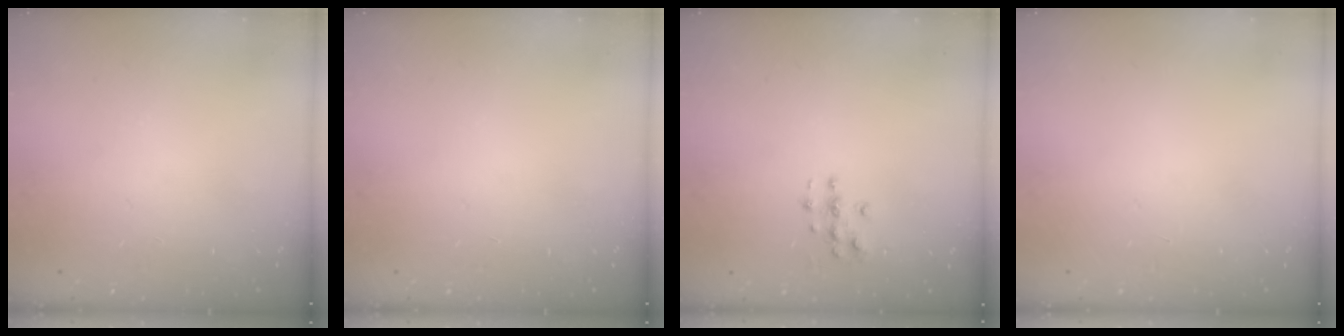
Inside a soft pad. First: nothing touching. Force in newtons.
{"total": 0.0}
{"total": 3.4, "press": 3.4, "slide": 0.2}
{"total": 0.0}